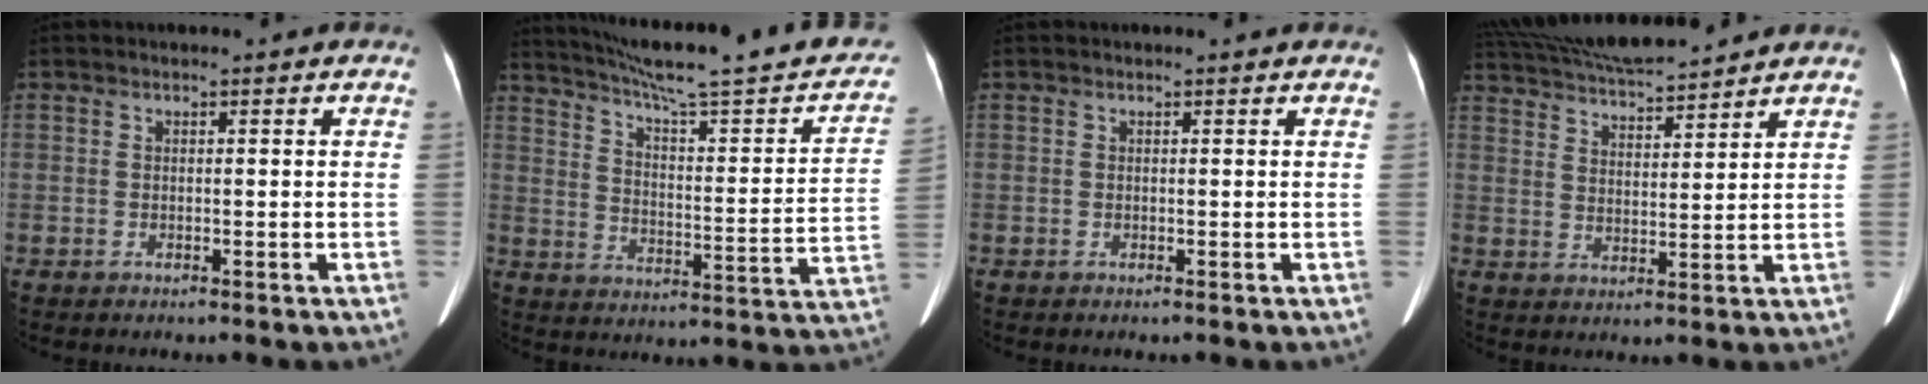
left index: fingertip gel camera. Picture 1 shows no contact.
{"total": 26.3, "force": [22.1, 2.6, 13.9], "torque": [-0.209, -0.027, 0.289]}
{"total": 0.9, "force": [0.9, 0.0, 0.3], "torque": [-0.009, 0.007, 0.008]}
{"total": 14.1, "force": [13.0, 1.2, 5.3], "torque": [-0.109, 0.024, 0.219]}